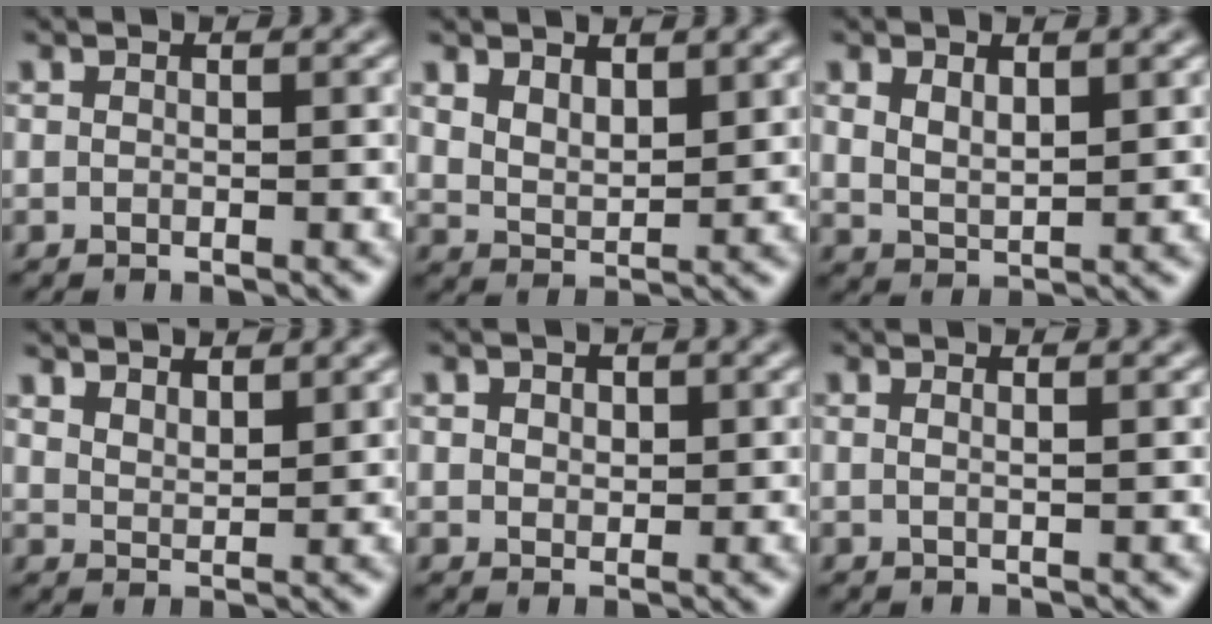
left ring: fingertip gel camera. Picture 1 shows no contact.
{"total": 3.2, "force": [2.0, 1.6, 2.0], "torque": [-0.042, -0.008, 0.042]}
{"total": 2.7, "force": [1.3, 1.3, 2.0], "torque": [-0.045, -0.006, 0.030]}
{"total": 3.9, "force": [3.5, 1.0, 1.5], "torque": [-0.019, 0.002, 0.048]}
{"total": 1.7, "force": [0.9, 1.3, 0.8], "torque": [-0.014, 0.003, 0.010]}
{"total": 1.9, "force": [1.0, 0.8, 1.4], "torque": [-0.004, 0.000, -0.008]}